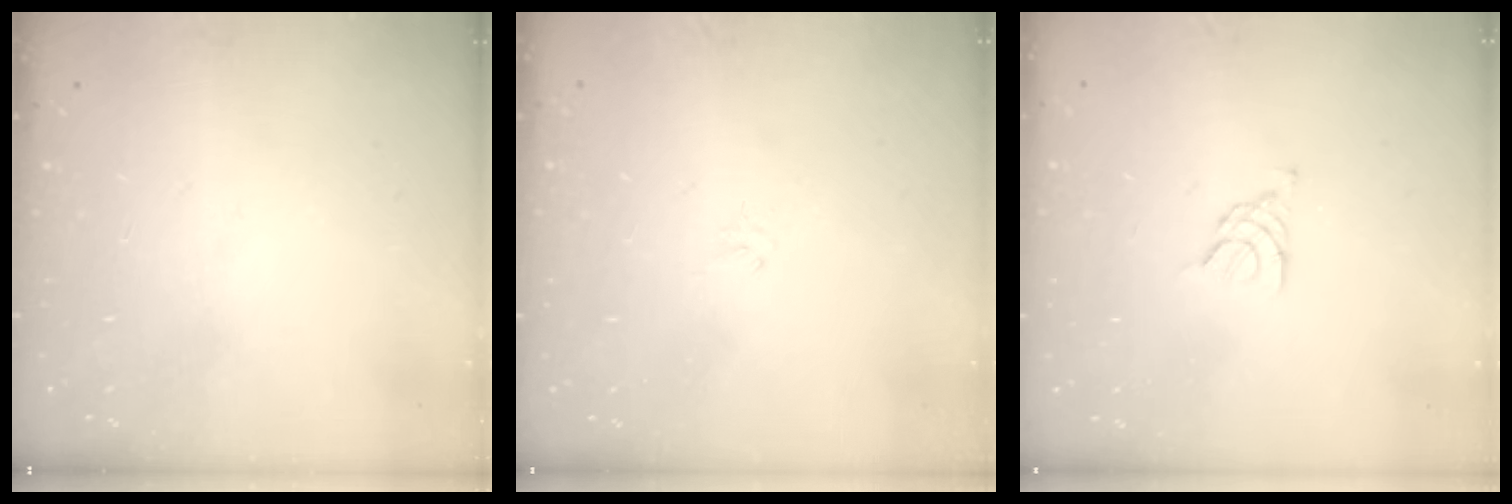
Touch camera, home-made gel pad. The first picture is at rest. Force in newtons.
{"total": 0.7, "press": 0.5, "slide": 0.4}
{"total": 3.2, "press": 3.1, "slide": 0.7}